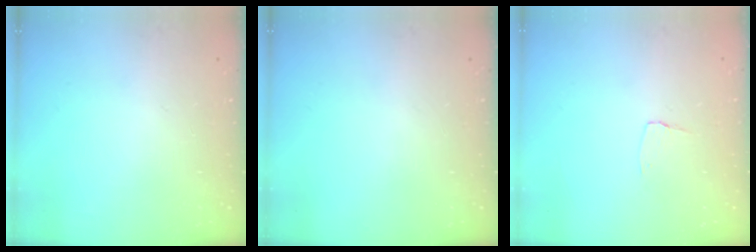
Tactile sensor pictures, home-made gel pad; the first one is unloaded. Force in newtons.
{"total": 0.0}
{"total": 2.9, "press": 2.9, "slide": 0.3}